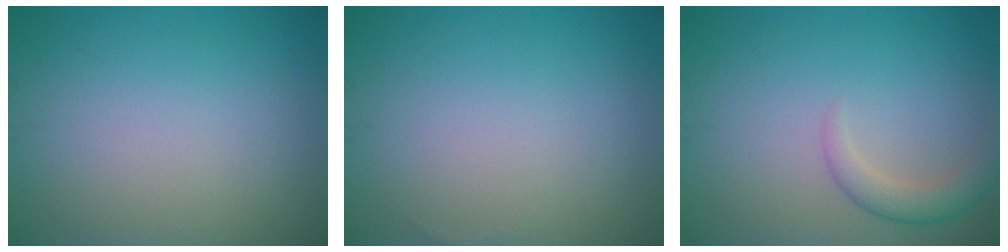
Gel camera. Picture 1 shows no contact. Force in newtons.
{"total": 0.0}
{"total": 2.4, "press": 2.4, "slide": 0.2}